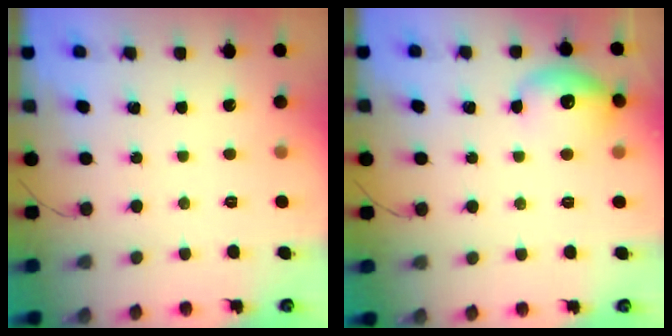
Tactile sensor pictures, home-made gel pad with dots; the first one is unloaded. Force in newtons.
{"total": 11.0, "press": 10.8, "slide": 1.8}